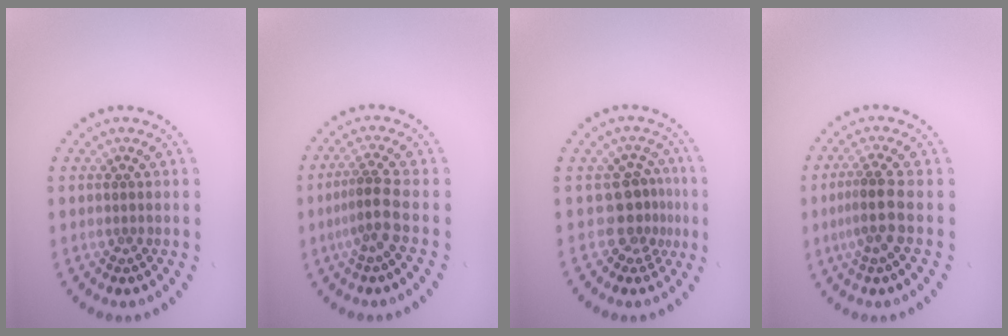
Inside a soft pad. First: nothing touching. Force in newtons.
{"total": 2.7, "press": 1.8, "slide": 2.0}
{"total": 2.8, "press": 2.0, "slide": 1.9}
{"total": 2.8, "press": 2.2, "slide": 1.8}